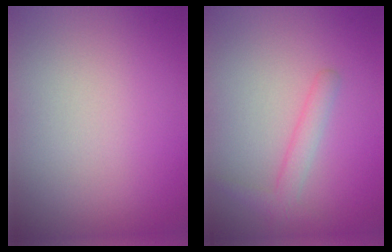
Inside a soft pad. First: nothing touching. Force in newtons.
{"total": 2.0, "press": 1.9, "slide": 0.1}